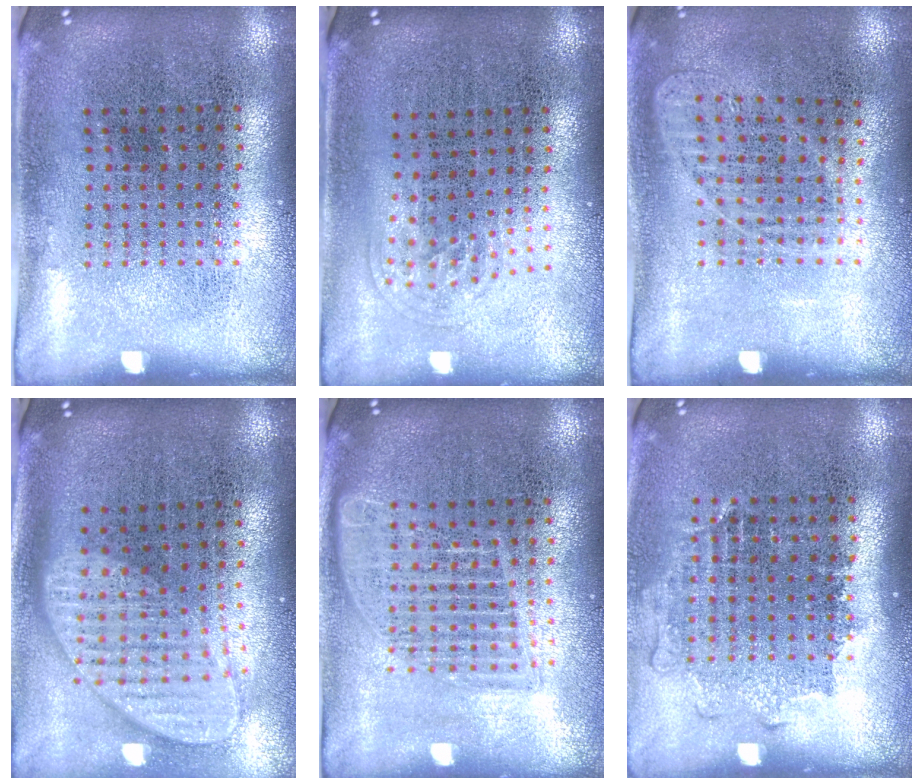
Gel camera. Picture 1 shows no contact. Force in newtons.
{"total": 1.0, "press": 0.7, "slide": 0.8}
{"total": 1.0, "press": 1.0, "slide": 0.3}
{"total": 2.0, "press": 1.6, "slide": 1.3}
{"total": 1.6, "press": 1.4, "slide": 0.8}
{"total": 1.1, "press": 1.0, "slide": 0.5}